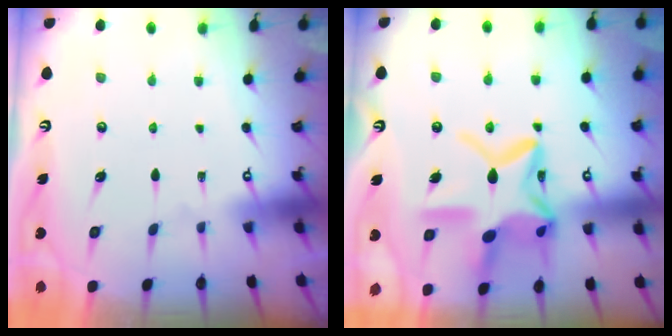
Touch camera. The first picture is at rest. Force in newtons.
{"total": 19.9, "press": 19.8, "slide": 1.5}